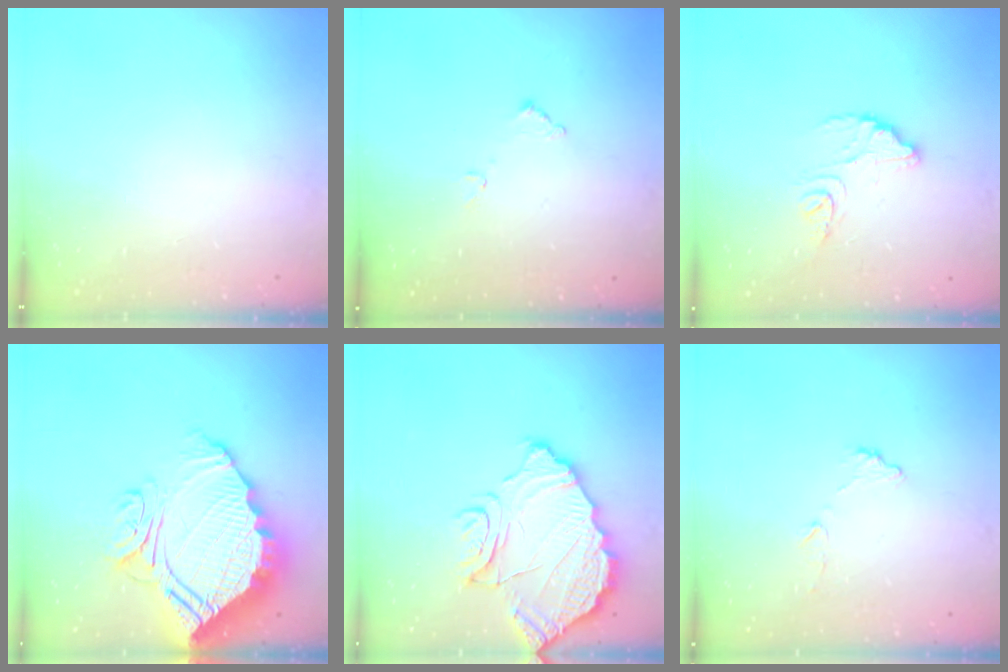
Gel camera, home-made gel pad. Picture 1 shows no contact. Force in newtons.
{"total": 7.1, "press": 7.1, "slide": 0.3}
{"total": 11.5, "press": 11.4, "slide": 0.9}
{"total": 23.2, "press": 23.1, "slide": 2.4}
{"total": 15.5, "press": 15.4, "slide": 1.4}
{"total": 6.4, "press": 6.4, "slide": 0.6}